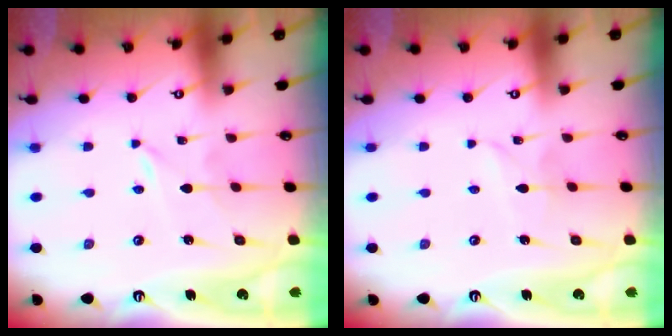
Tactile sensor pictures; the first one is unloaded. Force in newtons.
{"total": 2.3, "press": 2.3, "slide": 0.1}